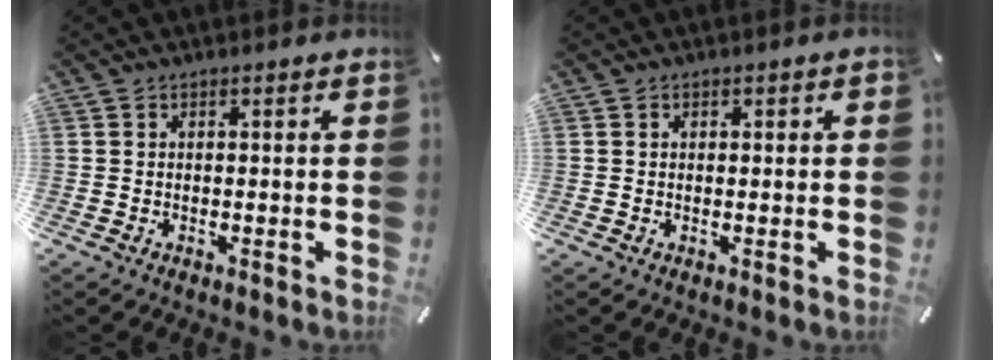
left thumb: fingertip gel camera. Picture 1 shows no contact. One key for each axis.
{"total": 0.7, "fx": 0.1, "fy": 0.5, "fz": 0.5, "tx": -0.009, "ty": 0.005, "tz": 0.001}